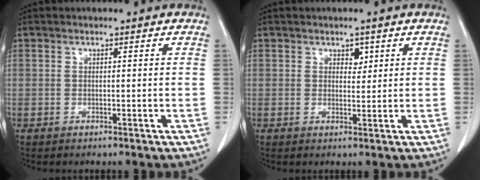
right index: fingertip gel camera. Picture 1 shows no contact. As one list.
[{"total": 1.7, "force": [0.9, 1.1, 0.9], "torque": [-0.009, -0.003, 0.014]}]